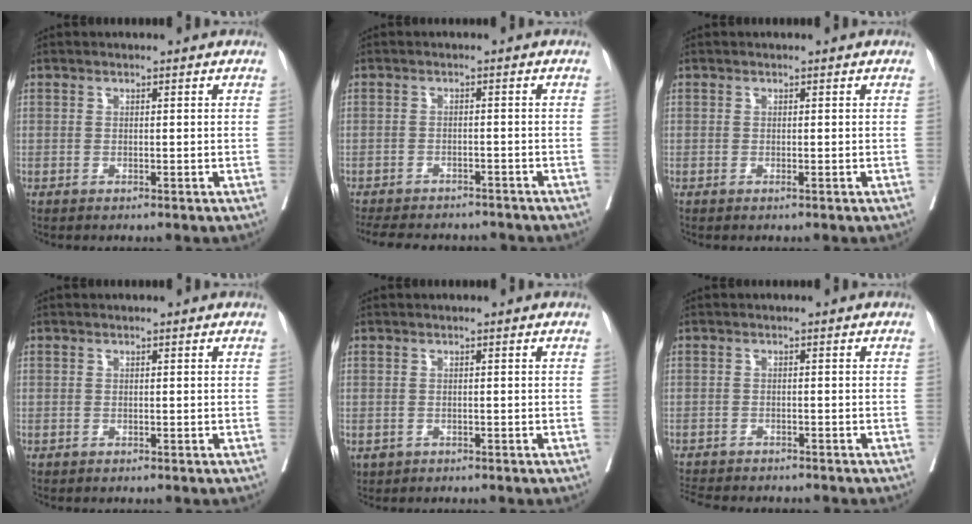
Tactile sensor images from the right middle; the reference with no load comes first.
{"total": 12.2, "force": [-10.8, 4.0, 4.0], "torque": [-0.083, -0.001, -0.138]}
{"total": 0.0}
{"total": 0.0}
{"total": 1.7, "force": [-0.6, 1.5, 0.6], "torque": [-0.013, 0.000, 0.002]}
{"total": 8.3, "force": [-7.4, 2.2, 3.0], "torque": [-0.053, -0.007, -0.103]}